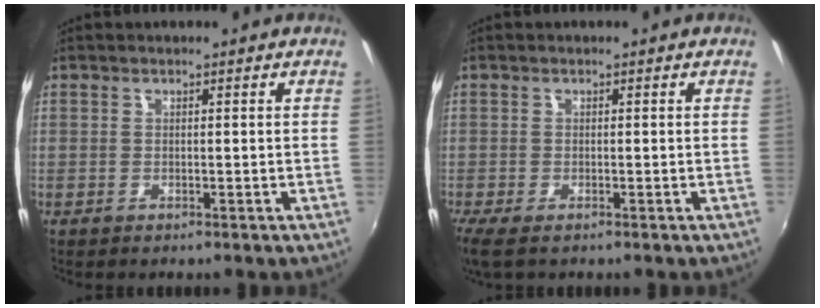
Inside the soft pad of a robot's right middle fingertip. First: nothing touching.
{"total": 3.7, "force": [-2.4, 0.8, 2.6], "torque": [-0.055, -0.018, -0.041]}